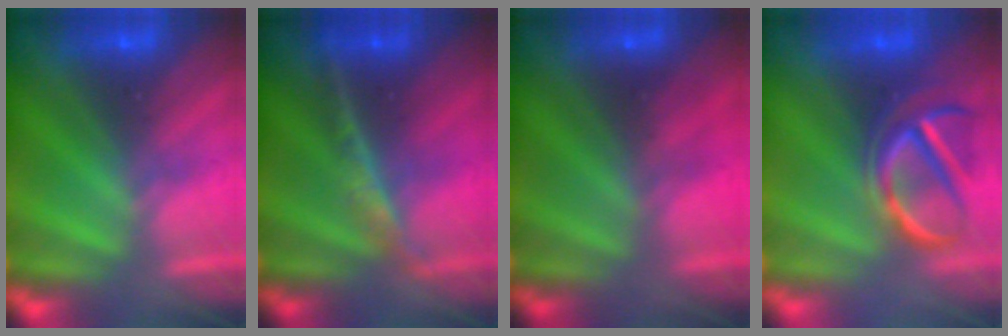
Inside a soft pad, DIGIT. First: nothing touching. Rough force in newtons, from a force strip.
{"total": 2.4}
{"total": 2.2}
{"total": 4.1}